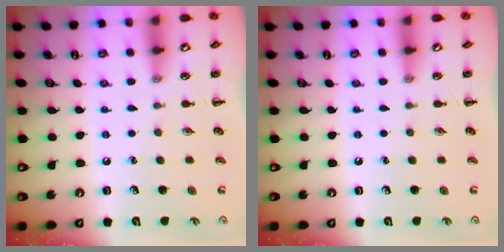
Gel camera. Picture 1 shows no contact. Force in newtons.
{"total": 0.0}